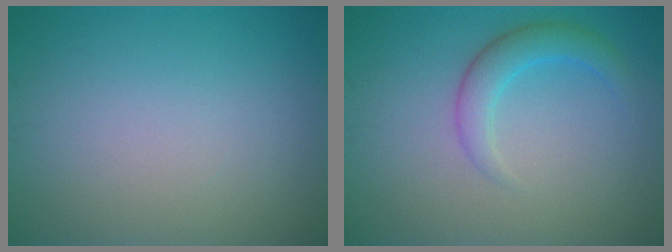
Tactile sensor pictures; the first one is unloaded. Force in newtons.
{"total": 2.8, "press": 2.8, "slide": 0.1}